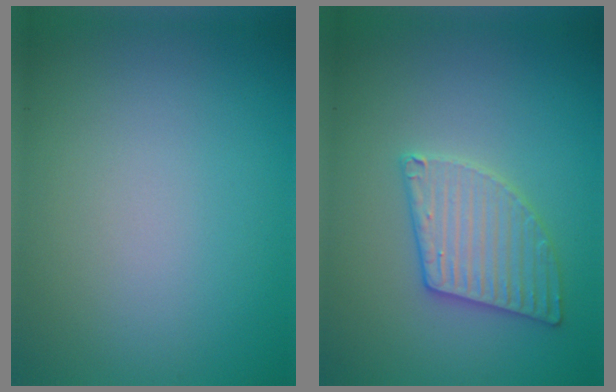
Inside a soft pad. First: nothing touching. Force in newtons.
{"total": 3.2, "press": 3.2, "slide": 0.1}